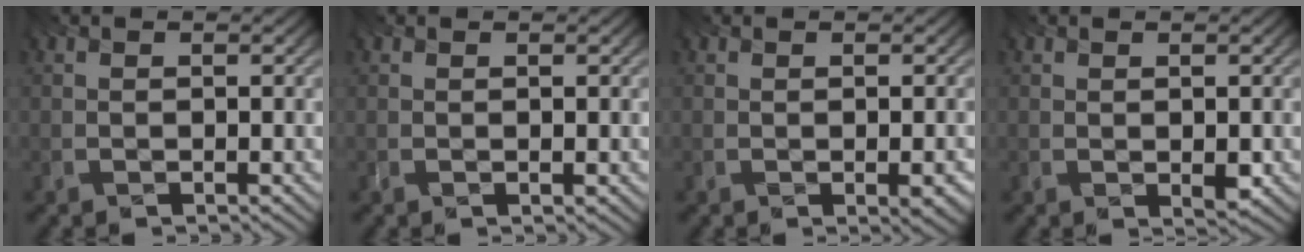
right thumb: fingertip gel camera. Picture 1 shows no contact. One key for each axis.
{"total": 0.5, "fx": 0.3, "fy": -0.1, "fz": 0.5, "tx": -0.005, "ty": -0.001, "tz": 0.003}
{"total": 2.5, "fx": -0.7, "fy": 0.8, "fz": 2.2, "tx": -0.028, "ty": -0.001, "tz": -0.008}
{"total": 1.5, "fx": -0.1, "fy": 0.6, "fz": 1.3, "tx": -0.023, "ty": -0.005, "tz": -0.002}